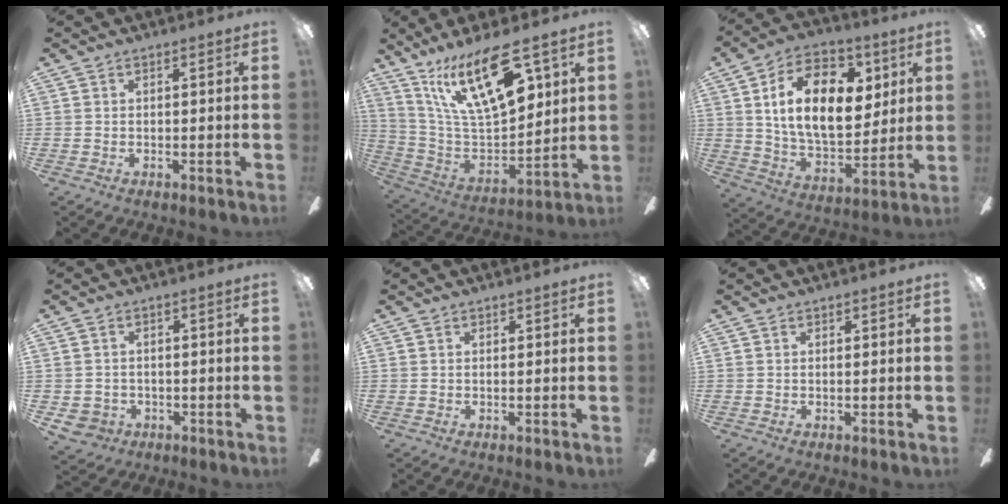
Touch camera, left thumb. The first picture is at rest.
{"total": 22.4, "force": [12.9, 7.7, 16.6], "torque": [-0.311, -0.074, 0.216]}
{"total": 21.3, "force": [7.1, 12.9, 15.5], "torque": [-0.265, -0.009, 0.121]}
{"total": 4.0, "force": [-1.5, 3.6, 1.0], "torque": [-0.042, 0.006, -0.030]}
{"total": 0.0}
{"total": 0.0}